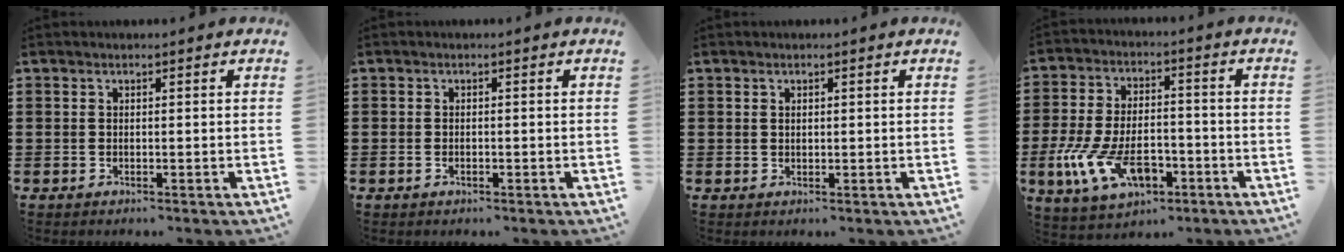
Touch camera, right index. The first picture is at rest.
{"total": 0.8, "force": [-0.3, 0.4, 0.5], "torque": [-0.012, -0.002, -0.006]}
{"total": 0.7, "force": [0.4, 0.5, 0.2], "torque": [-0.006, 0.003, 0.007]}
{"total": 11.4, "force": [-4.8, 6.0, 8.4], "torque": [-0.186, 0.006, -0.088]}